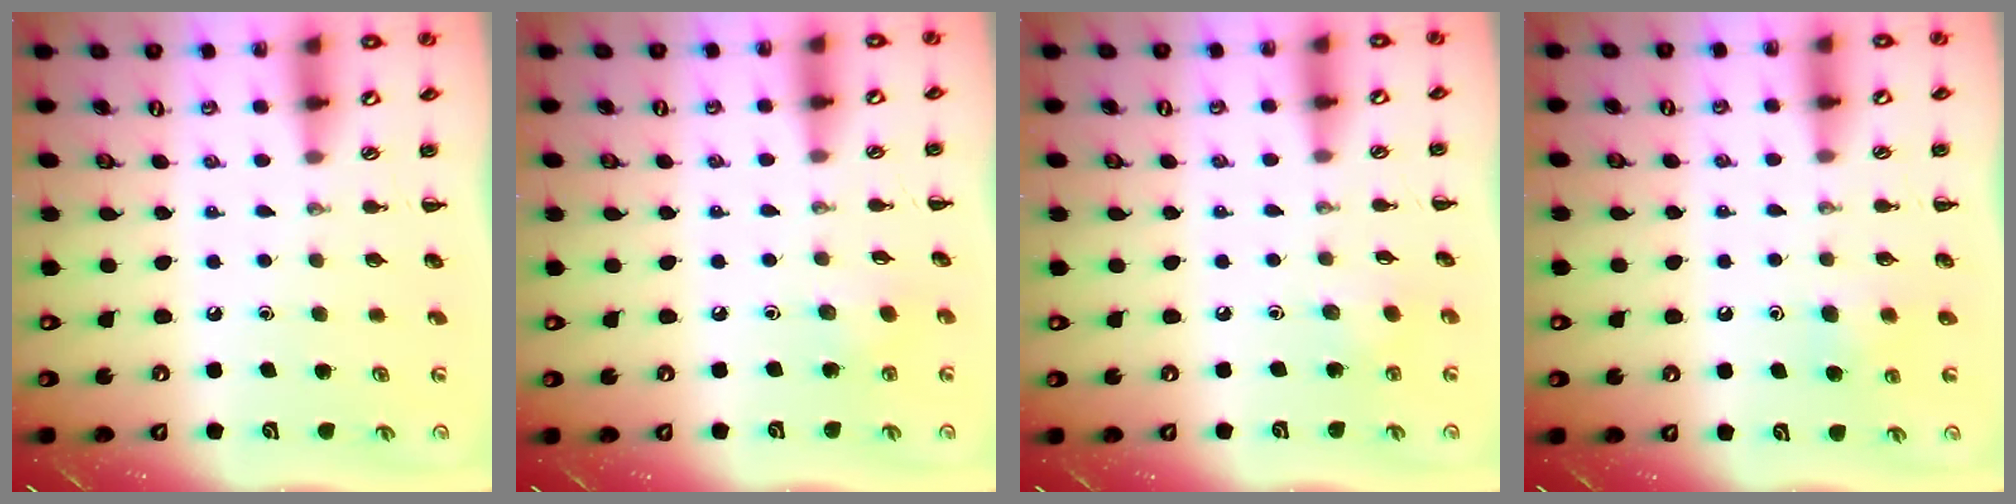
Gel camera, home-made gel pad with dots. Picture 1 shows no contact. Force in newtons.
{"total": 2.9, "press": 2.8, "slide": 1.0}
{"total": 2.8, "press": 2.7, "slide": 0.7}
{"total": 4.1, "press": 3.8, "slide": 1.5}